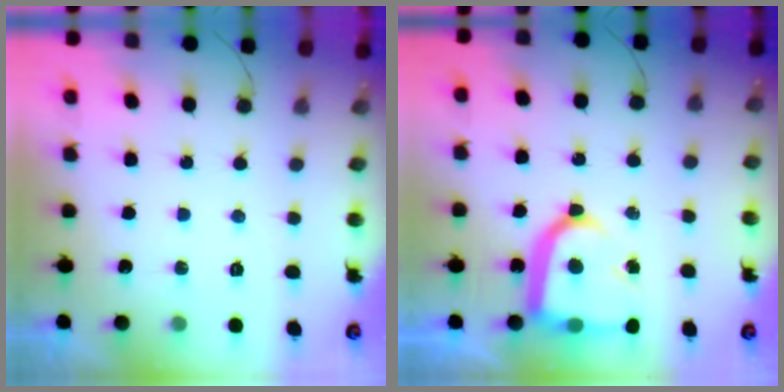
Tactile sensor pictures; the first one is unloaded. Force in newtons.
{"total": 16.0, "press": 15.9, "slide": 1.3}